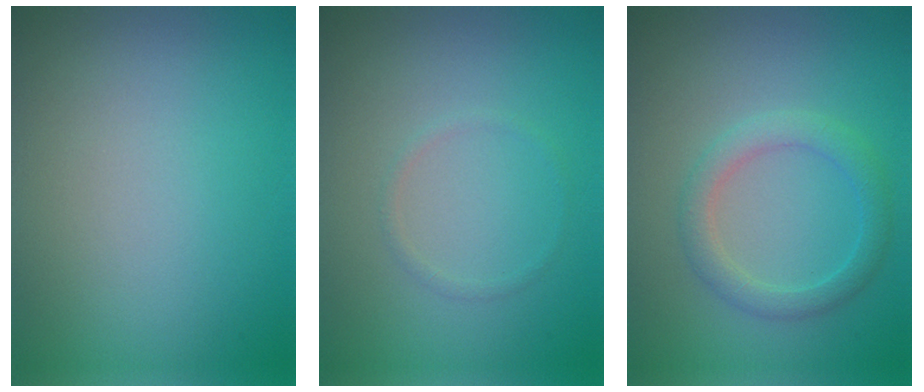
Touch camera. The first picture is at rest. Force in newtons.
{"total": 0.6, "press": 0.6, "slide": 0.1}
{"total": 2.6, "press": 2.6, "slide": 0.2}